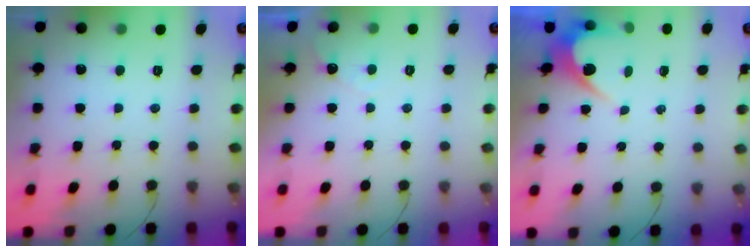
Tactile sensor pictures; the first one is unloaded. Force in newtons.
{"total": 2.6, "press": 2.6, "slide": 0.1}
{"total": 3.5, "press": 3.5, "slide": 0.2}